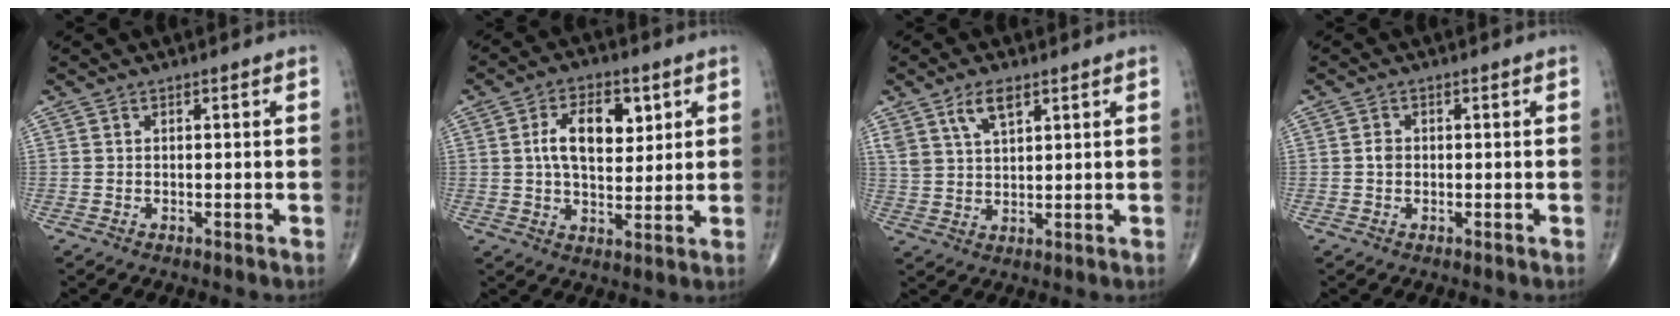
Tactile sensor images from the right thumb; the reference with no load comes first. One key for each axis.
{"total": 10.8, "fx": 2.9, "fy": 6.1, "fz": 8.4, "tx": -0.113, "ty": -0.006, "tz": 0.048}
{"total": 5.9, "fx": 3.5, "fy": 2.5, "fz": 4.0, "tx": -0.071, "ty": -0.015, "tz": 0.070}
{"total": 1.6, "fx": -0.1, "fy": 1.3, "fz": 0.9, "tx": -0.012, "ty": 0.003, "tz": -0.004}